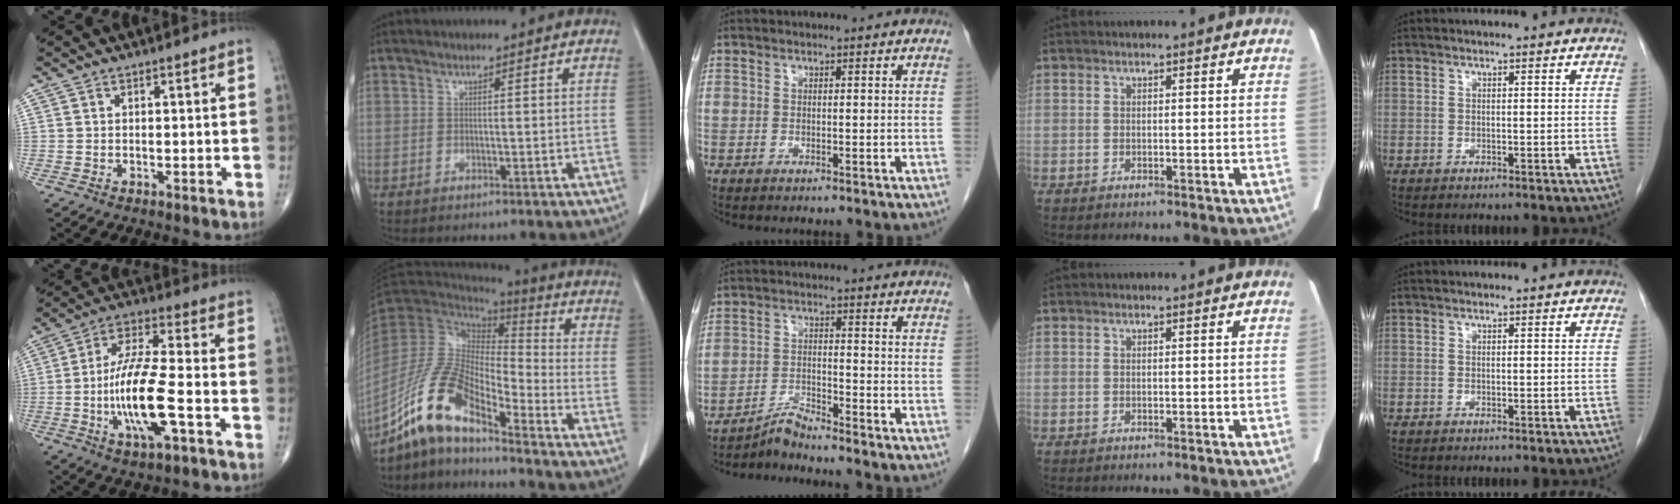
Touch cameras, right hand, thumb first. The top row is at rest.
{"thumb": {"total": 15.0, "force": [-4.1, 3.9, 13.8], "torque": [-0.275, 0.022, -0.076]}, "index": {"total": 12.1, "force": [-9.0, 3.3, 7.4], "torque": [-0.165, 0.017, -0.172]}, "middle": {"total": 3.5, "force": [-3.5, -0.6, 0.1], "torque": [-0.004, -0.017, -0.066]}}